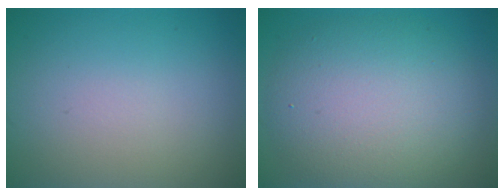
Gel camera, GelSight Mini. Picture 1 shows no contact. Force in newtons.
{"total": 8.5, "press": 8.5, "slide": 0.5}